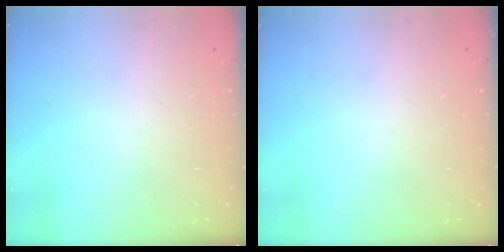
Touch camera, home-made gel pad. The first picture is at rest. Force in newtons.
{"total": 0.0}